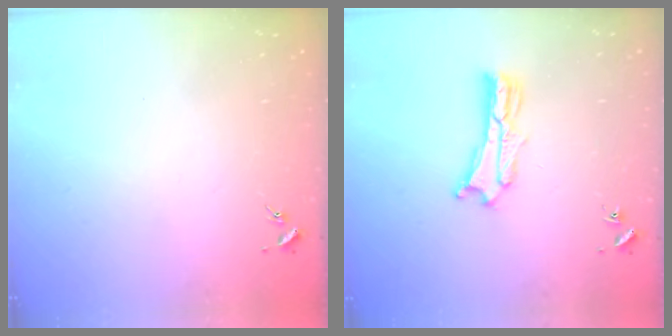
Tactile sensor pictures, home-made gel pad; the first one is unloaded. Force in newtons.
{"total": 2.5, "press": 2.5, "slide": 0.1}